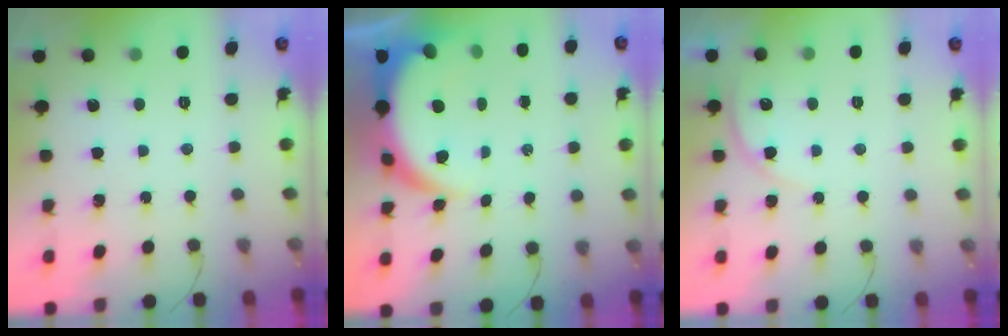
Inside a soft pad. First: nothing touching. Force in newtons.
{"total": 8.7, "press": 8.6, "slide": 1.6}
{"total": 4.8, "press": 4.7, "slide": 0.3}